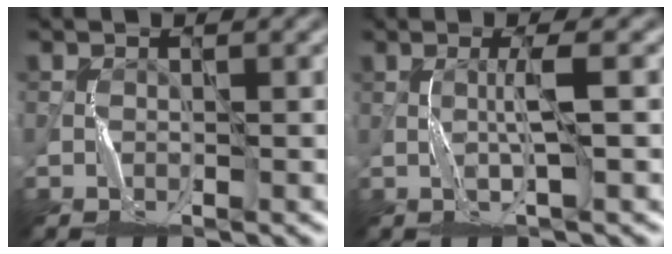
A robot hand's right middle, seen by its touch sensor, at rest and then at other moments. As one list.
[{"total": 1.8, "force": [0.2, -0.2, 1.8], "torque": [-0.035, 0.000, 0.002]}]